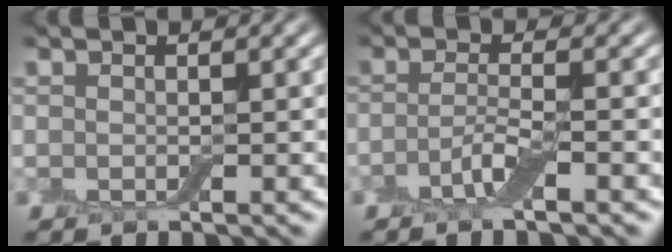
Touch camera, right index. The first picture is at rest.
{"total": 2.4, "force": [-1.2, 0.3, 2.0], "torque": [-0.042, 0.002, -0.031]}